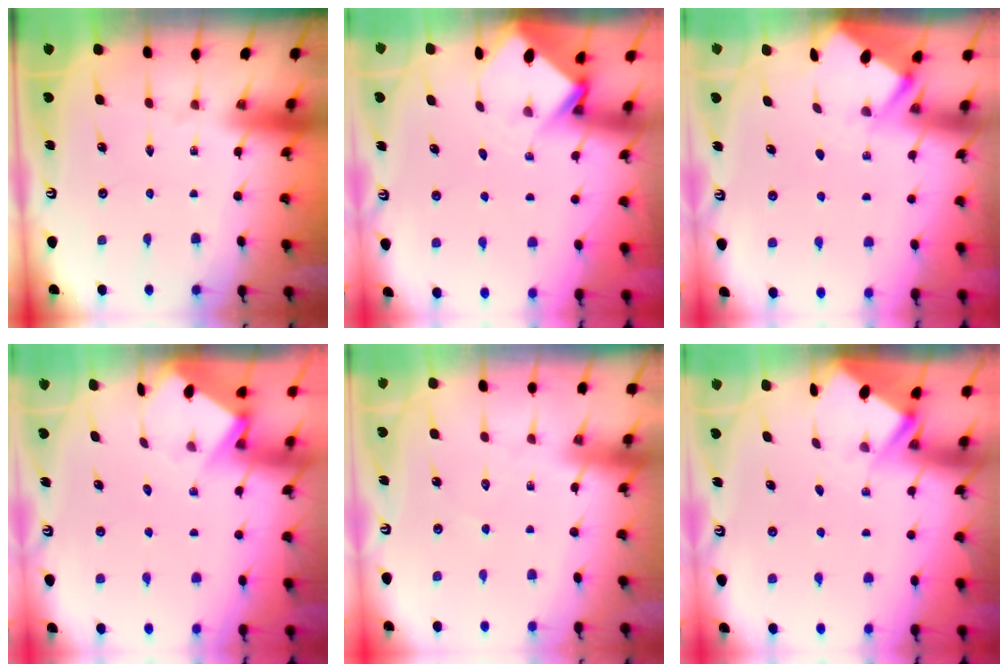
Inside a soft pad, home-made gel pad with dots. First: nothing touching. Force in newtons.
{"total": 3.4, "press": 3.4, "slide": 0.2}
{"total": 2.6, "press": 2.6, "slide": 0.4}
{"total": 4.0, "press": 3.9, "slide": 0.4}
{"total": 4.0, "press": 4.0, "slide": 0.5}
{"total": 2.8, "press": 2.8, "slide": 0.3}